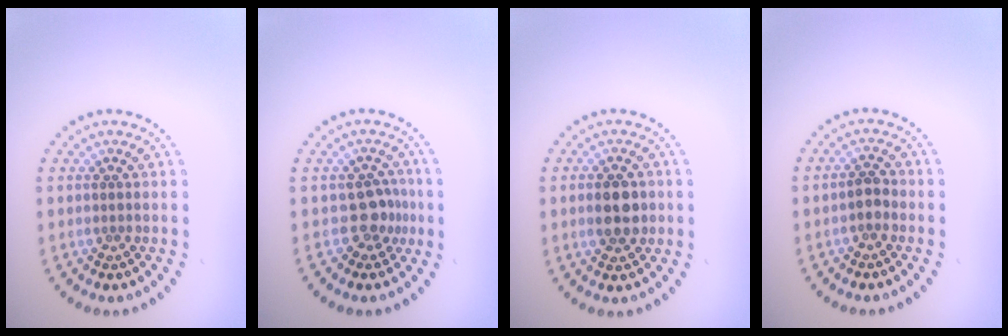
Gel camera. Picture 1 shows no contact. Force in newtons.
{"total": 2.2, "press": 1.7, "slide": 1.4}
{"total": 3.6, "press": 3.6, "slide": 0.2}
{"total": 1.3, "press": 1.3, "slide": 0.3}